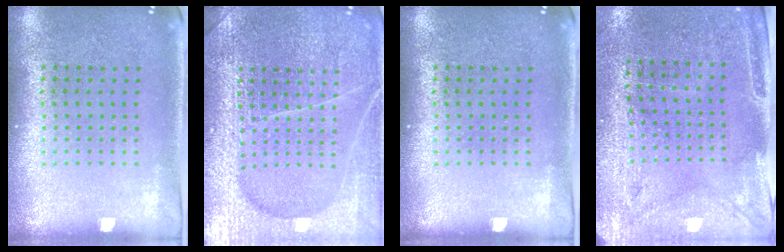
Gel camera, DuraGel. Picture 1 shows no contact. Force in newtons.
{"total": 6.5, "press": 6.5, "slide": 0.7}
{"total": 0.0}
{"total": 3.0, "press": 2.5, "slide": 1.6}